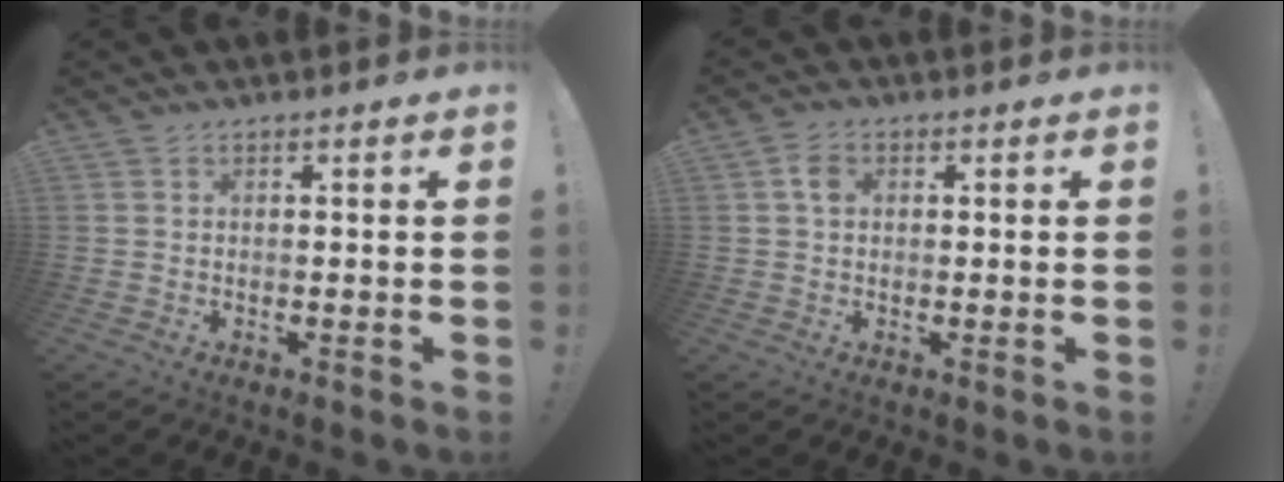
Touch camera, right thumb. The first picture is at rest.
{"total": 3.7, "force": [0.8, 2.7, 2.4], "torque": [-0.034, 0.003, 0.012]}